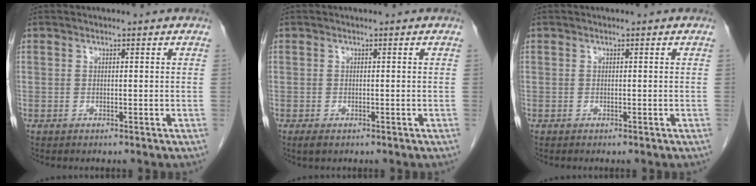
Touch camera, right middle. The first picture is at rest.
{"total": 1.4, "force": [-0.9, 0.7, 0.9], "torque": [-0.018, -0.002, -0.008]}
{"total": 0.0}